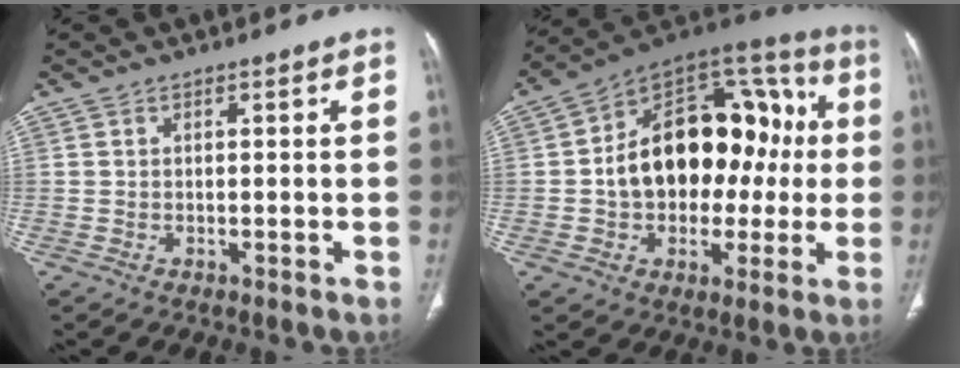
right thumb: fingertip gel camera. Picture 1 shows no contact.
{"total": 24.4, "force": [0.2, 15.9, 18.5], "torque": [-0.245, 0.050, 0.008]}